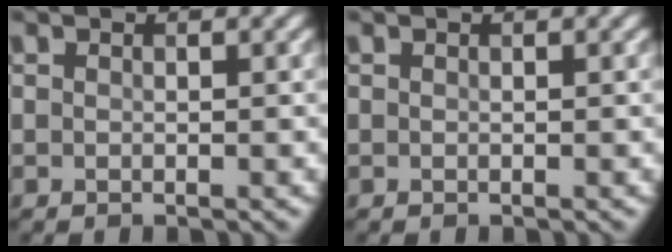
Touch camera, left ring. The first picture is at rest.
{"total": 0.0}